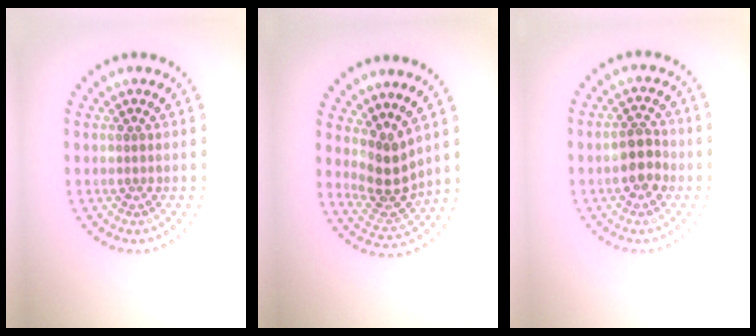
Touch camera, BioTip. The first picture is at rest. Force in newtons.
{"total": 3.5, "press": 3.0, "slide": 1.9}
{"total": 2.9, "press": 2.8, "slide": 0.7}